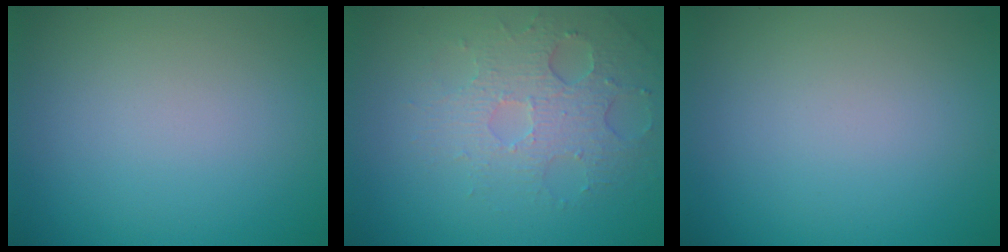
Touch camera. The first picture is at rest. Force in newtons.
{"total": 3.6, "press": 3.2, "slide": 1.5}
{"total": 0.0}